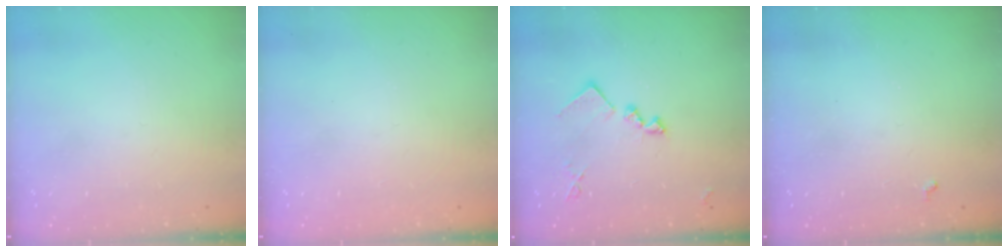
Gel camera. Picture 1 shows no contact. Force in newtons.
{"total": 0.9, "press": 0.9, "slide": 0.1}
{"total": 11.0, "press": 11.0, "slide": 0.3}
{"total": 2.9, "press": 2.9, "slide": 0.4}